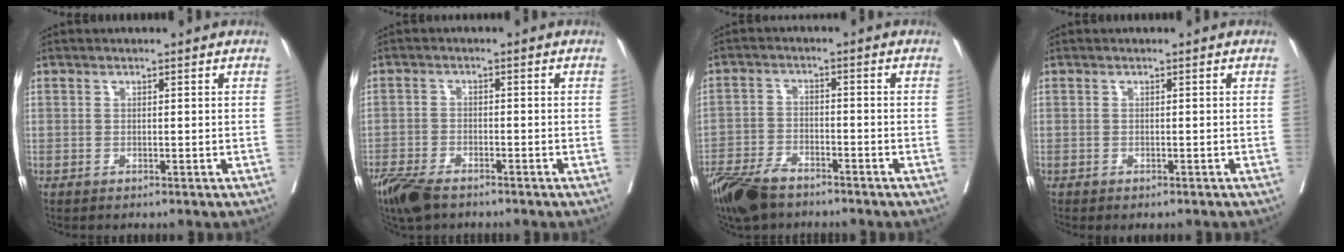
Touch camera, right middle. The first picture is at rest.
{"total": 6.3, "force": [-4.9, 2.1, 3.4], "torque": [-0.064, -0.011, -0.088]}
{"total": 9.1, "force": [-7.2, 3.3, 4.4], "torque": [-0.085, -0.018, -0.132]}
{"total": 0.9, "force": [-0.8, 0.2, 0.4], "torque": [-0.009, -0.004, -0.014]}